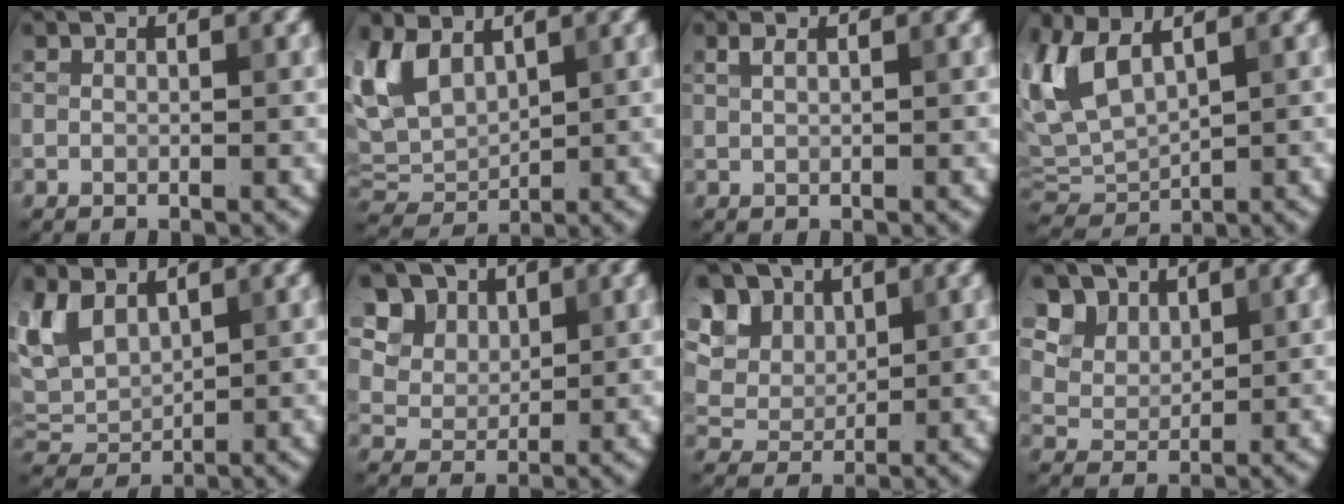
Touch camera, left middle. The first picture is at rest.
{"total": 5.6, "force": [2.3, 3.6, 3.7], "torque": [-0.089, 0.002, 0.045]}
{"total": 1.1, "force": [0.6, 0.4, 0.8], "torque": [-0.016, 0.002, 0.010]}
{"total": 6.1, "force": [2.4, 3.2, 4.6], "torque": [-0.111, 0.005, 0.046]}
{"total": 4.4, "force": [2.1, 2.8, 2.7], "torque": [-0.066, 0.003, 0.044]}
{"total": 7.2, "force": [4.3, 5.0, 2.8], "torque": [-0.072, -0.001, 0.079]}
{"total": 8.6, "force": [4.8, 5.9, 4.0], "torque": [-0.106, 0.013, 0.074]}
{"total": 5.8, "force": [3.9, 3.7, 2.2], "torque": [-0.075, -0.011, 0.085]}